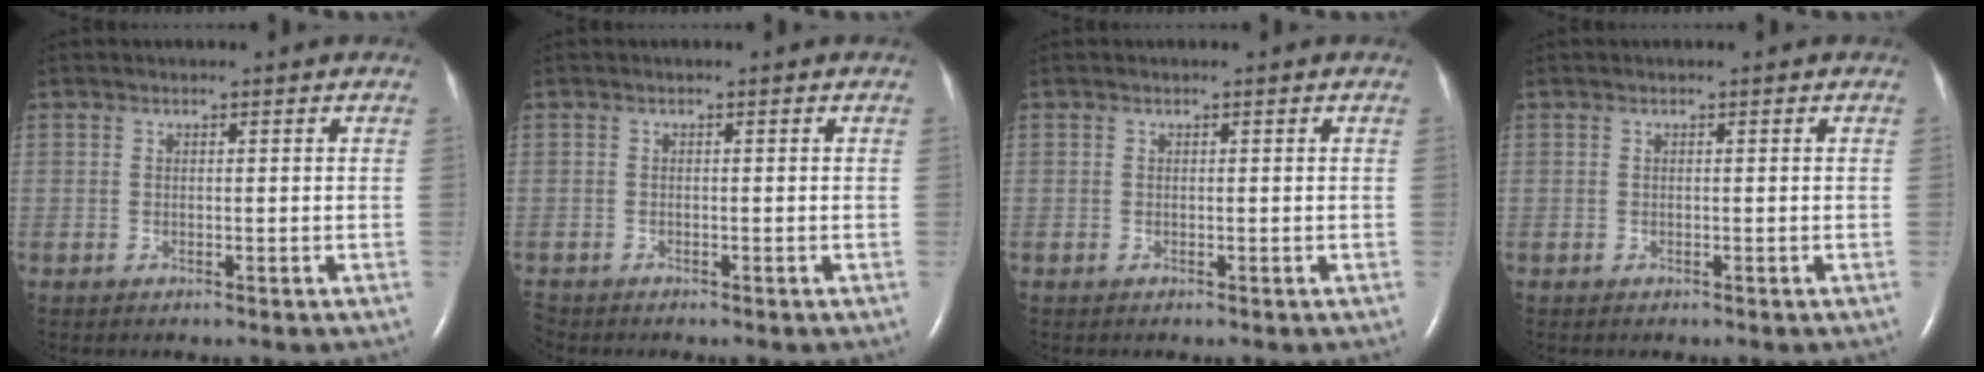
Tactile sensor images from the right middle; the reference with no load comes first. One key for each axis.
{"total": 1.1, "fx": -1.0, "fy": 0.3, "fz": 0.1, "tx": -0.003, "ty": -0.004, "tz": -0.017}
{"total": 0.0}
{"total": 0.0}